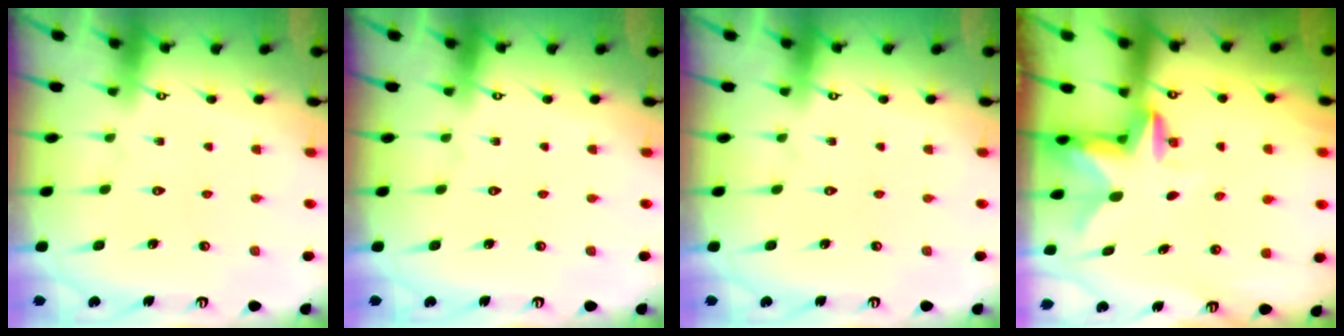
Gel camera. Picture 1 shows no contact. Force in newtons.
{"total": 0.0}
{"total": 0.0}
{"total": 2.7, "press": 2.6, "slide": 0.5}